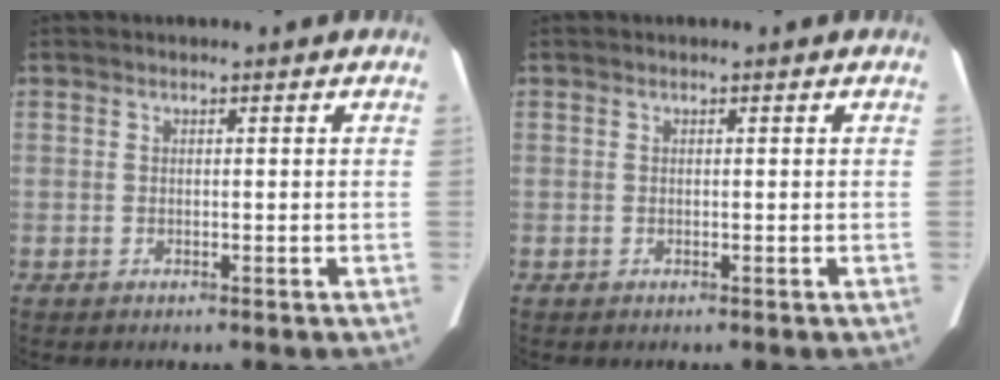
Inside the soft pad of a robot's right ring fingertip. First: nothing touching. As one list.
[{"total": 0.0}]